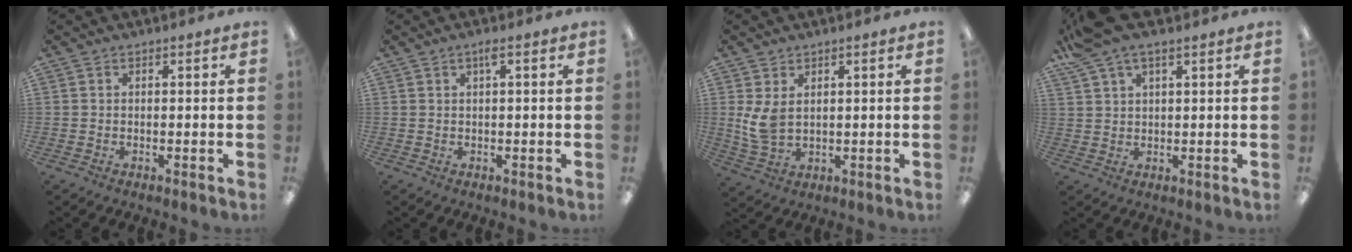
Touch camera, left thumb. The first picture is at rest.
{"total": 2.1, "force": [1.1, 0.5, 1.8], "torque": [-0.031, 0.003, 0.015]}
{"total": 6.4, "force": [1.7, 3.6, 5.0], "torque": [-0.113, -0.002, 0.032]}
{"total": 6.9, "force": [4.8, 2.2, 4.5], "torque": [-0.092, -0.011, 0.092]}